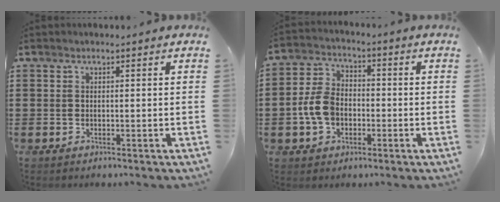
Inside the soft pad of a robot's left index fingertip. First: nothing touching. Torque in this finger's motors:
{"motor_torque": [1.36, 0.58, 0.37, 0.13]}